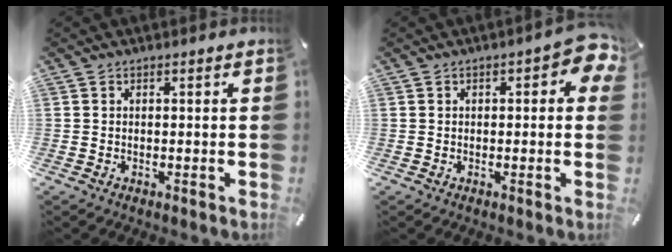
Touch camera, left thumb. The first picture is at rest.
{"total": 5.0, "force": [0.9, 2.4, 4.3], "torque": [-0.054, 0.000, 0.011]}